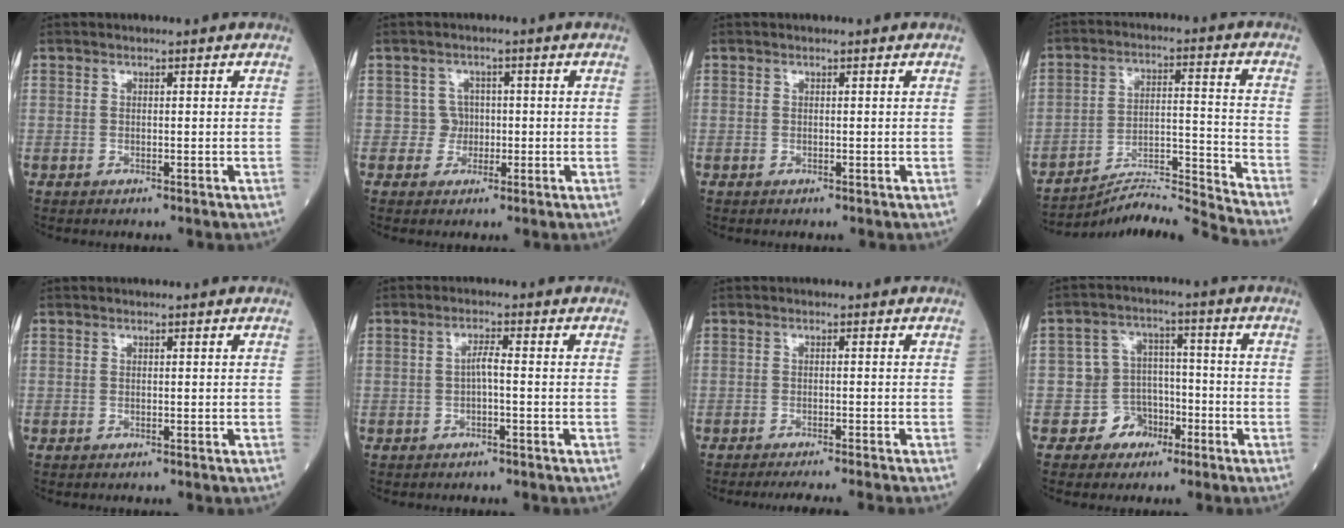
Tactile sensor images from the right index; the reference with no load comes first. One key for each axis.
{"total": 2.5, "fx": -0.4, "fy": 2.5, "fz": -0.2, "tx": 0.015, "ty": 0.010, "tz": -0.011}
{"total": 0.0}
{"total": 15.2, "fx": -14.4, "fy": -3.9, "fz": 2.6, "tx": -0.030, "ty": 0.014, "tz": -0.235}
{"total": 0.0}
{"total": 2.0, "fx": -0.4, "fy": 0.2, "fz": 2.0, "tx": -0.035, "ty": 0.004, "tz": -0.008}
{"total": 6.9, "fx": -6.2, "fy": -1.3, "fz": 2.8, "tx": -0.017, "ty": -0.016, "tz": -0.087}
{"total": 6.0, "fx": -2.9, "fy": 5.2, "fz": 0.2, "tx": 0.012, "ty": 0.021, "tz": -0.044}